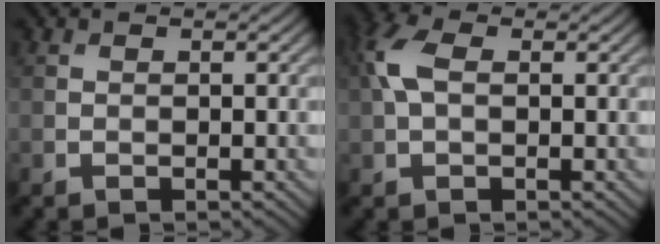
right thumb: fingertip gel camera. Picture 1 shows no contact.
{"total": 4.4, "force": [0.8, 2.5, 3.6], "torque": [-0.094, 0.013, 0.010]}